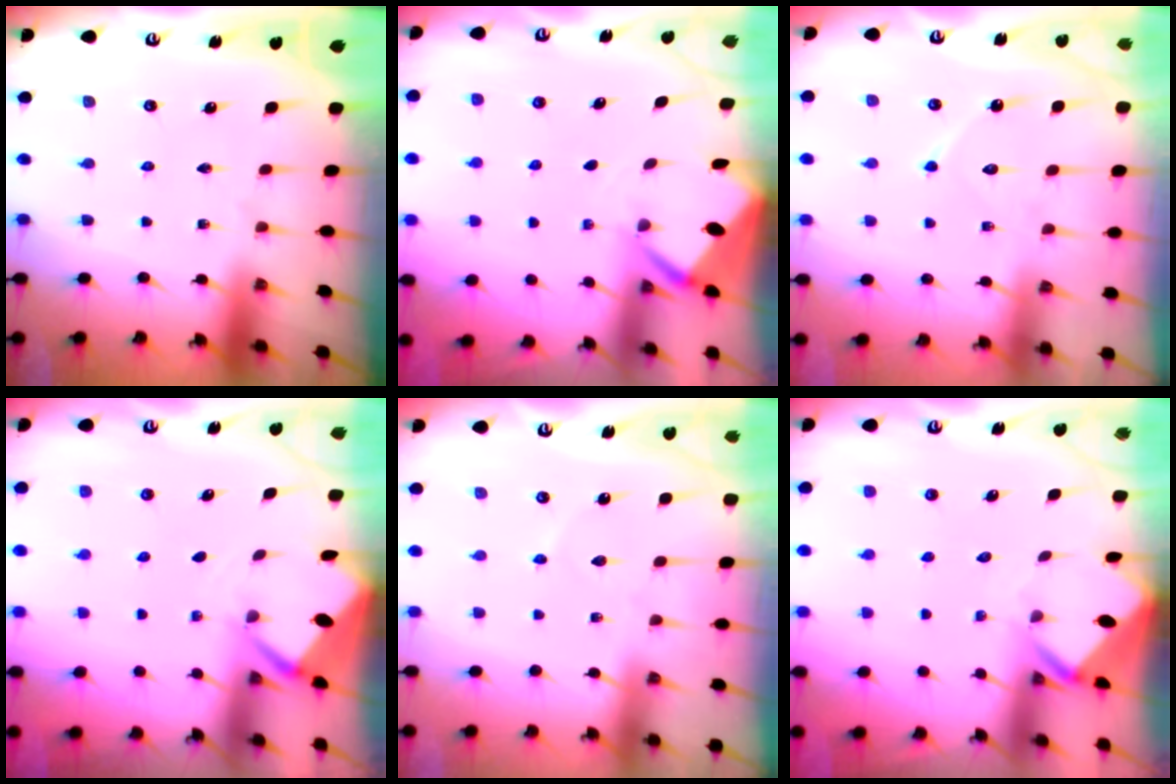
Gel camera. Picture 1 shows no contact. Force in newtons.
{"total": 2.5, "press": 2.5, "slide": 0.3}
{"total": 8.4, "press": 8.4, "slide": 0.7}
{"total": 2.6, "press": 2.6, "slide": 0.0}
{"total": 3.0, "press": 3.0, "slide": 0.5}
{"total": 2.9, "press": 2.9, "slide": 0.3}